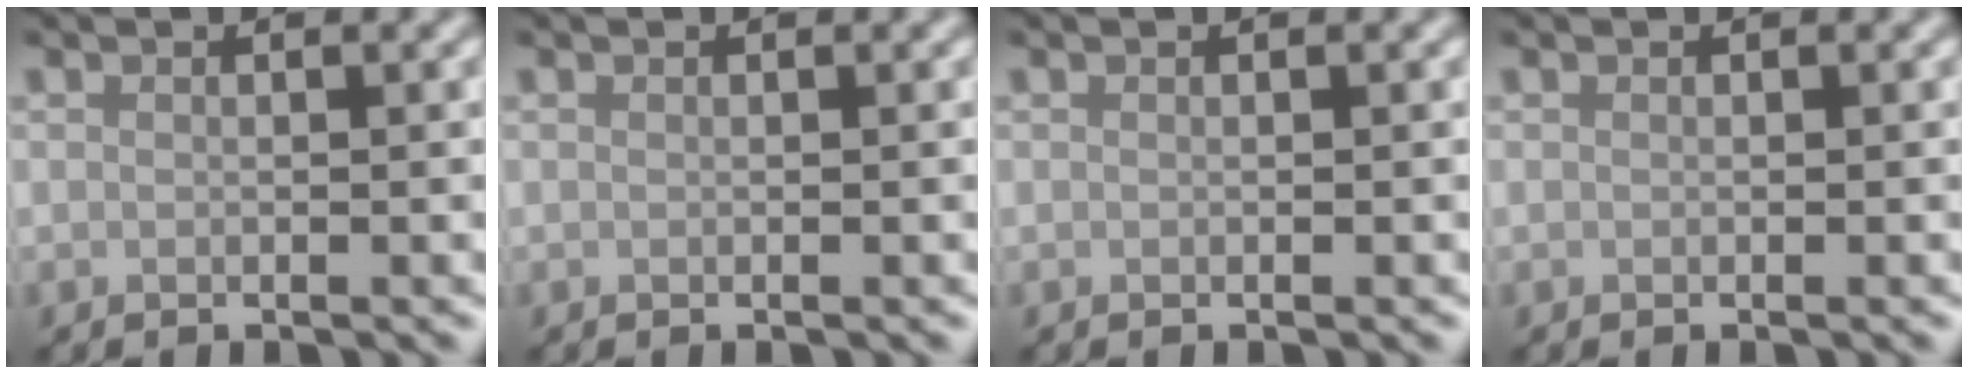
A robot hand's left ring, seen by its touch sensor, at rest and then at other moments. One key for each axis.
{"total": 0.0}
{"total": 0.0}
{"total": 0.0}